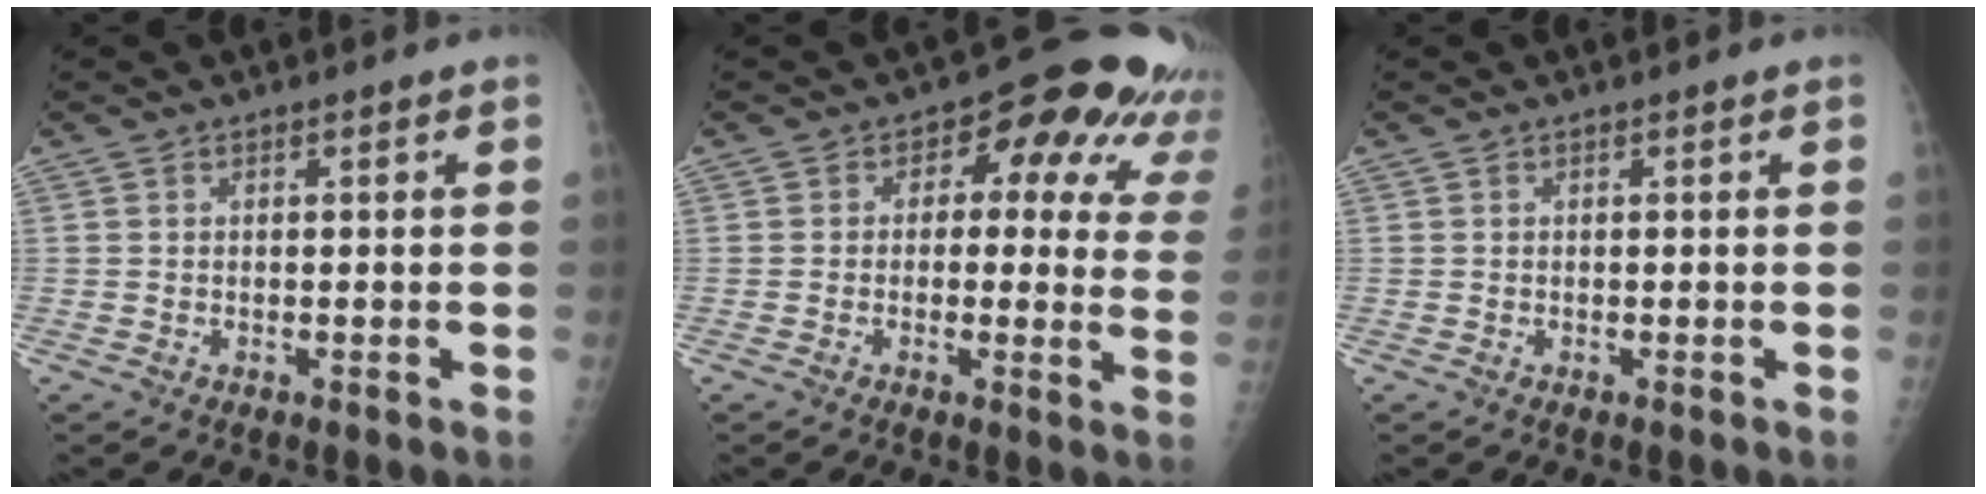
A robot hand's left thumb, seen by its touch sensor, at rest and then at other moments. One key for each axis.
{"total": 16.0, "fx": 6.5, "fy": 9.2, "fz": 11.4, "tx": -0.081, "ty": 0.001, "tz": 0.057}
{"total": 0.0}